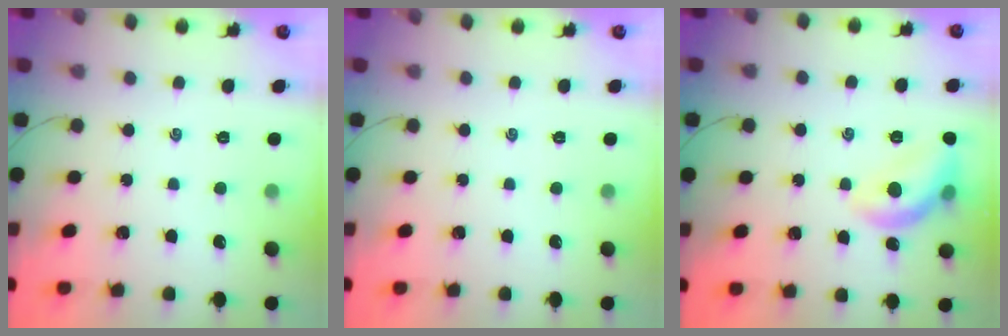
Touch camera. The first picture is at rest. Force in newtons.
{"total": 0.0}
{"total": 12.7, "press": 12.7, "slide": 0.8}